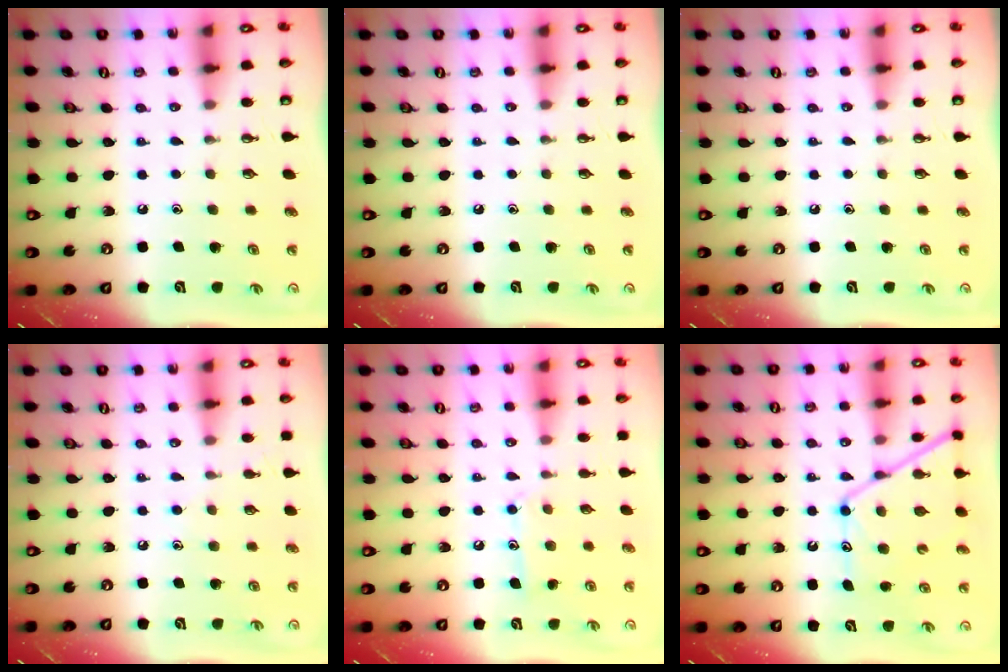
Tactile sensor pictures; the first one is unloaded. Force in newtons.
{"total": 0.0}
{"total": 0.0}
{"total": 7.0, "press": 7.0, "slide": 0.7}
{"total": 9.4, "press": 9.4, "slide": 0.7}
{"total": 14.1, "press": 14.1, "slide": 1.2}